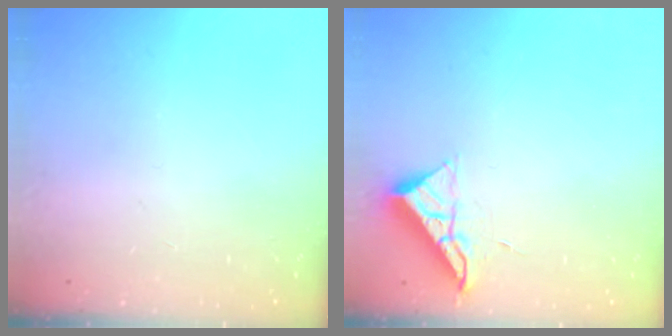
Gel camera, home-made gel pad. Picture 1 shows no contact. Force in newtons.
{"total": 7.3, "press": 7.2, "slide": 0.5}